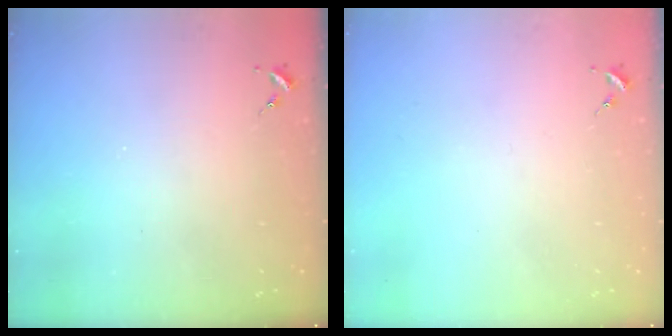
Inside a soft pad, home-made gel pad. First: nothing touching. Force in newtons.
{"total": 0.0}